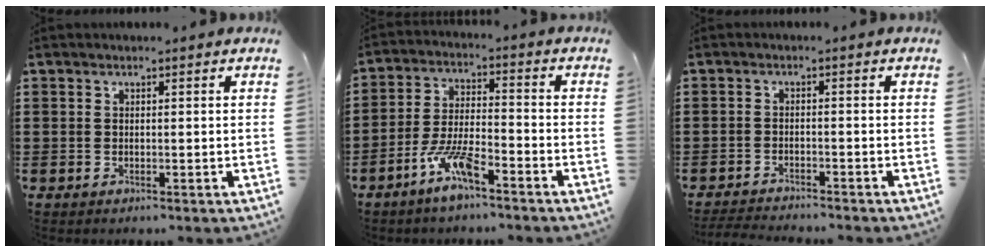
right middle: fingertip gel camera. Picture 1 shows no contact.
{"total": 7.4, "force": [-5.0, 1.5, 5.2], "torque": [-0.125, -0.007, -0.099]}
{"total": 2.6, "force": [-2.6, 0.1, 0.3], "torque": [-0.015, -0.003, -0.057]}